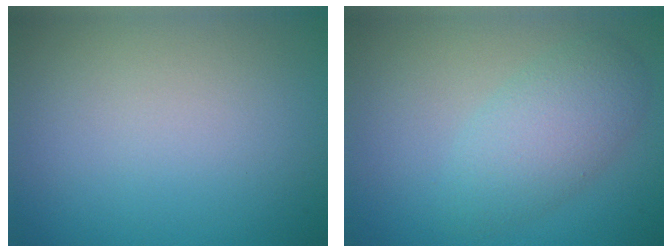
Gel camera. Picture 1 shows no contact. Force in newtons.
{"total": 3.9, "press": 3.9, "slide": 0.1}